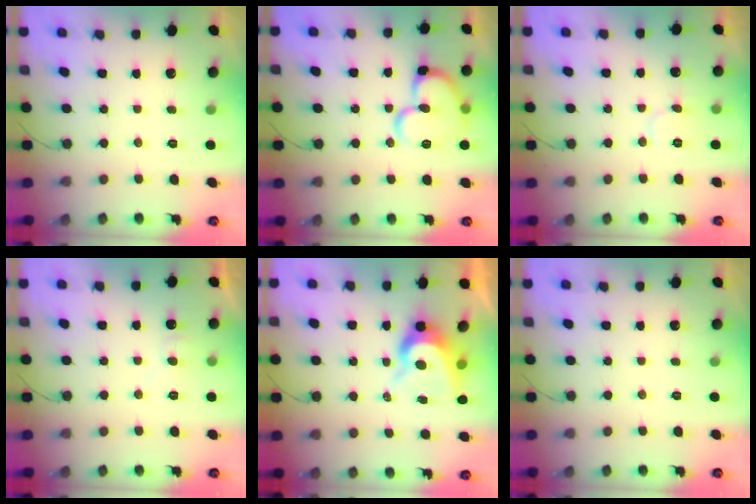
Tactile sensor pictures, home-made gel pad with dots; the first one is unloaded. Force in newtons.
{"total": 15.8, "press": 15.7, "slide": 1.7}
{"total": 6.0, "press": 6.0, "slide": 0.7}
{"total": 4.5, "press": 4.4, "slide": 0.5}
{"total": 9.0, "press": 9.0, "slide": 0.9}
{"total": 0.0}